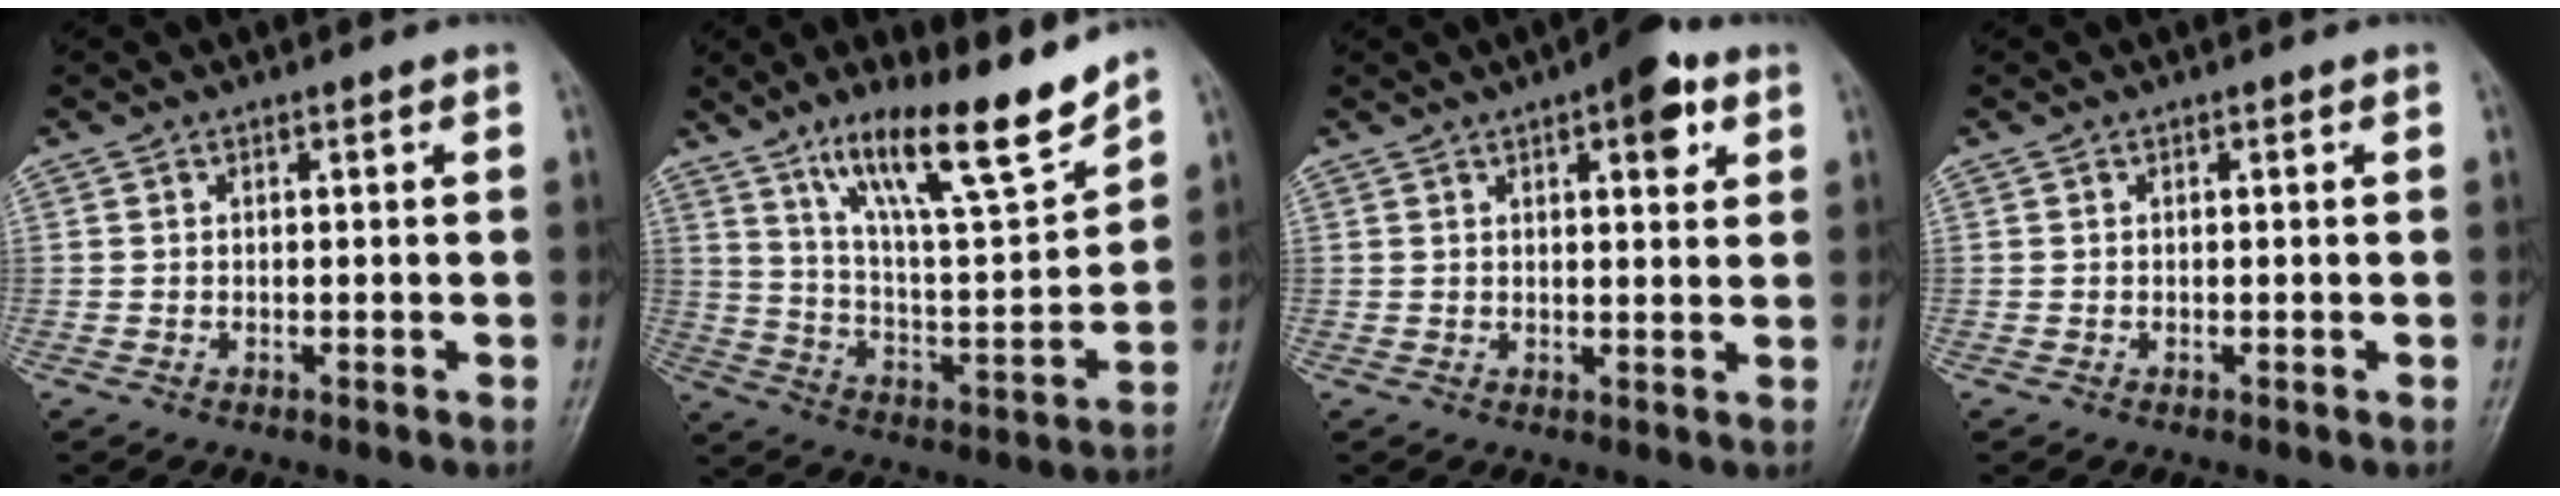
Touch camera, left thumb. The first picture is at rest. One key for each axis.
{"total": 18.6, "fx": 13.4, "fy": 3.5, "fz": 12.4, "tx": -0.175, "ty": -0.077, "tz": 0.234}
{"total": 7.0, "fx": 3.4, "fy": 2.8, "fz": 5.5, "tx": -0.051, "ty": -0.008, "tz": 0.038}
{"total": 0.0}